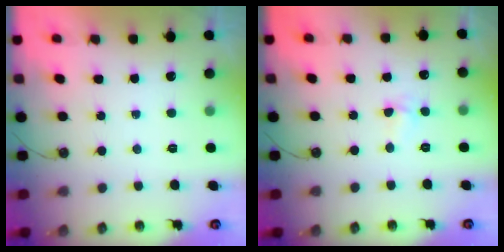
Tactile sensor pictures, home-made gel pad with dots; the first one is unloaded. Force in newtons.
{"total": 2.9, "press": 2.9, "slide": 0.4}